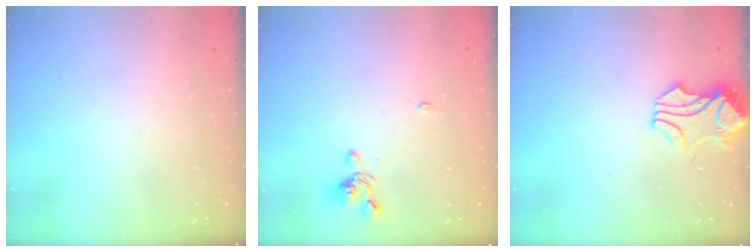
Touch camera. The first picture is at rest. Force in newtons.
{"total": 2.2, "press": 2.0, "slide": 0.8}
{"total": 1.6, "press": 1.5, "slide": 0.7}